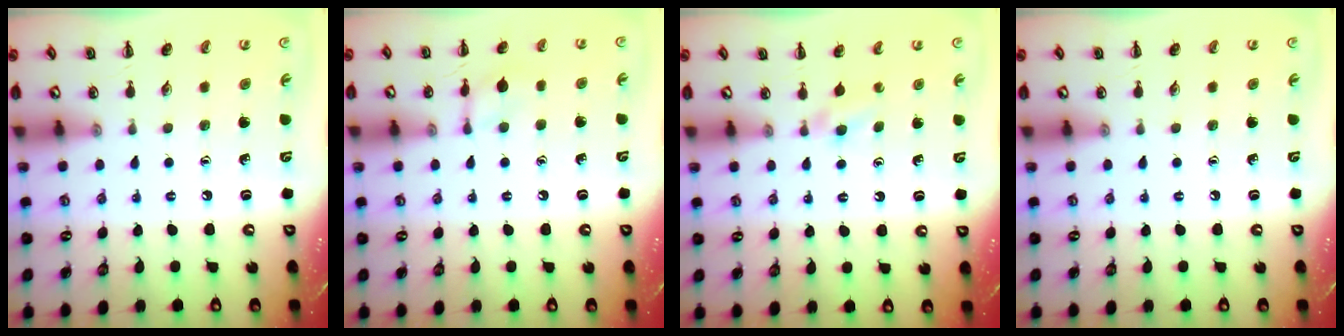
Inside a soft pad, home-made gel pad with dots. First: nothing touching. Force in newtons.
{"total": 6.4, "press": 6.4, "slide": 0.2}
{"total": 2.0, "press": 1.8, "slide": 0.9}
{"total": 0.0}